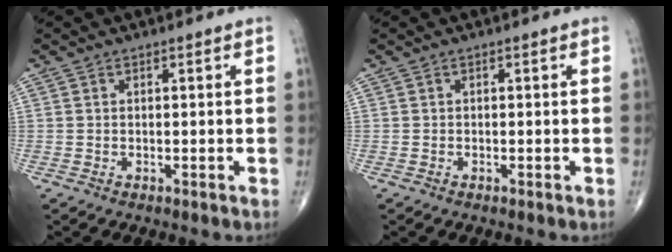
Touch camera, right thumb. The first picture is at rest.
{"total": 0.0}